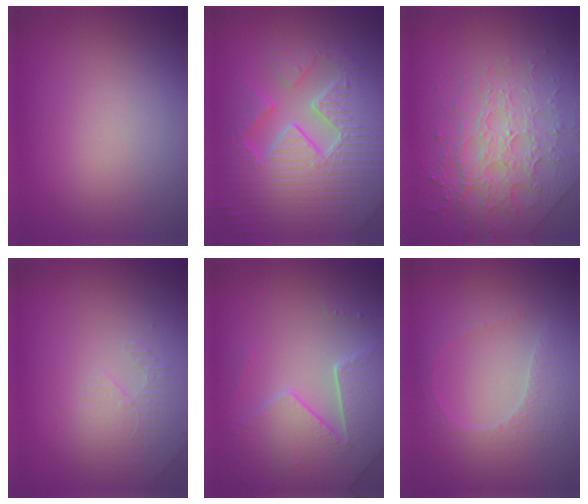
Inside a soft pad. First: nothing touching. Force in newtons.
{"total": 9.8, "press": 6.9, "slide": 7.0}
{"total": 4.2, "press": 4.1, "slide": 0.7}
{"total": 2.8, "press": 2.7, "slide": 0.8}
{"total": 5.2, "press": 4.7, "slide": 2.3}
{"total": 3.8, "press": 3.2, "slide": 2.0}